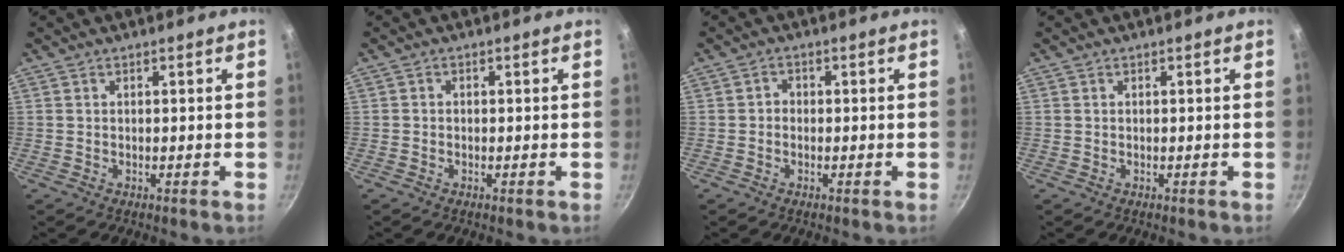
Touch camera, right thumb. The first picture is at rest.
{"total": 0.5, "force": [-0.3, 0.4, 0.2], "torque": [-0.005, 0.004, -0.006]}
{"total": 1.4, "force": [-0.5, 1.2, 0.6], "torque": [-0.005, 0.007, -0.013]}
{"total": 0.0}